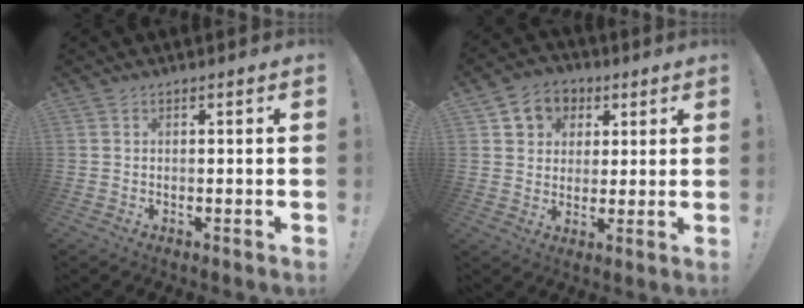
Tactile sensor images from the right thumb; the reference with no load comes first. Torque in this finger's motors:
{"motor_torque": [-0.13, -0.11, -0.11, 0.48, 0.13]}